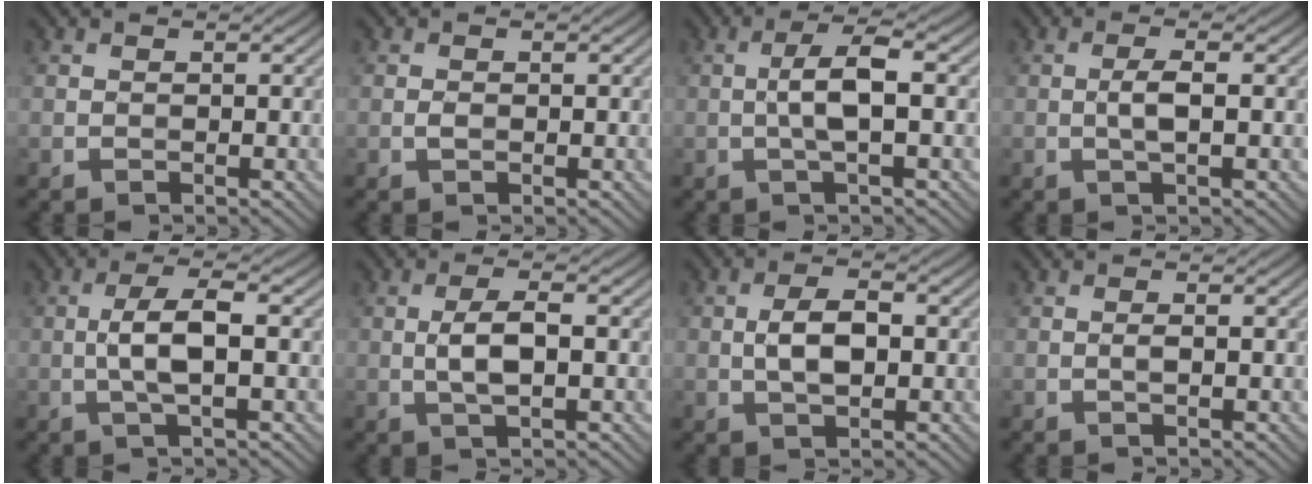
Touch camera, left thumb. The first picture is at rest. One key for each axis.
{"total": 0.8, "fx": -0.2, "fy": 0.5, "fz": 0.6, "tx": -0.015, "ty": 0.000, "tz": -0.003}
{"total": 4.7, "fx": -0.3, "fy": 0.9, "fz": 4.6, "tx": -0.088, "ty": 0.011, "tz": -0.012}
{"total": 2.6, "fx": -0.2, "fy": 0.4, "fz": 2.6, "tx": -0.051, "ty": 0.005, "tz": -0.007}
{"total": 5.1, "fx": -0.4, "fy": 1.3, "fz": 5.0, "tx": -0.102, "ty": 0.009, "tz": -0.013}
{"total": 4.2, "fx": -0.2, "fy": 1.4, "fz": 4.0, "tx": -0.087, "ty": 0.004, "tz": -0.006}
{"total": 4.7, "fx": -0.1, "fy": 2.4, "fz": 4.1, "tx": -0.085, "ty": 0.004, "tz": -0.002}
{"total": 1.0, "fx": -0.1, "fy": 0.1, "fz": 1.0, "tx": -0.018, "ty": 0.000, "tz": -0.003}